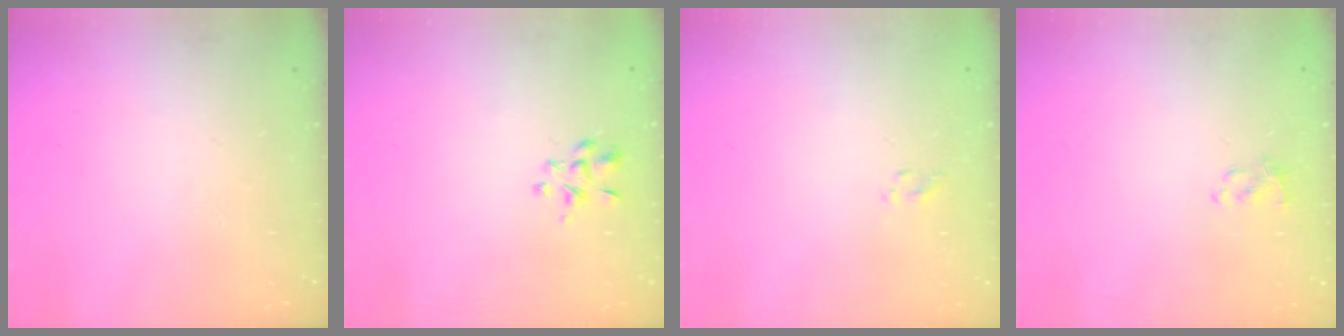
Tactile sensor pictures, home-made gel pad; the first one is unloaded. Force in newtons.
{"total": 2.8, "press": 2.6, "slide": 1.1}
{"total": 1.3, "press": 1.2, "slide": 0.5}
{"total": 1.1, "press": 1.0, "slide": 0.5}